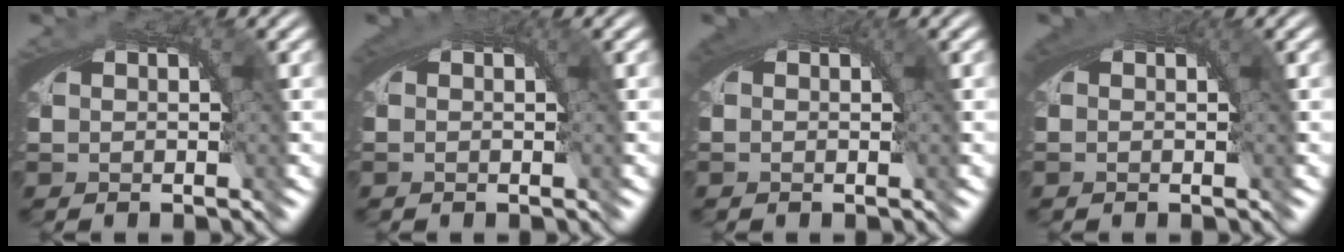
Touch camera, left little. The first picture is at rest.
{"total": 0.0}
{"total": 0.7, "force": [0.1, 0.5, 0.5], "torque": [-0.006, -0.004, 0.002]}
{"total": 0.6, "force": [0.0, 0.5, 0.4], "torque": [-0.006, -0.003, 0.001]}